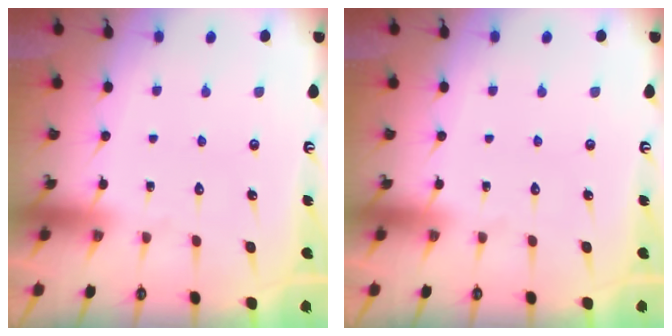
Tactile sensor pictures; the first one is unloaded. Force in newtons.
{"total": 0.0}